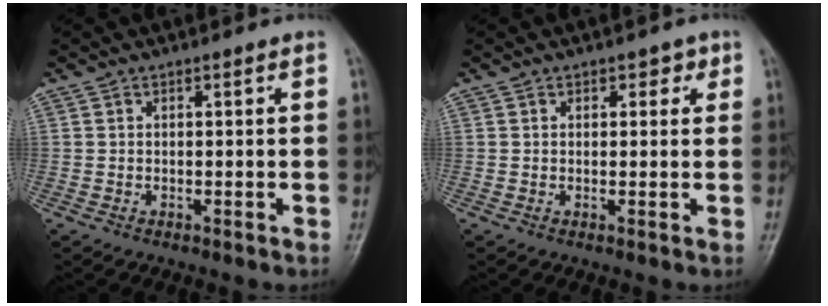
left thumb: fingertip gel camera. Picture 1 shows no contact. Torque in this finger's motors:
{"motor_torque": [-0.20, 0.05, 0.00, -0.01, 0.05]}